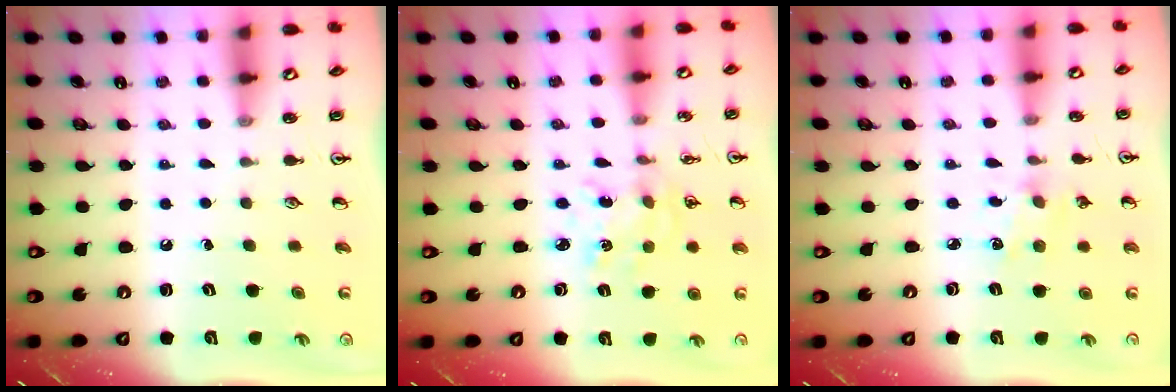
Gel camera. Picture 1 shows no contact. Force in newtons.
{"total": 2.8, "press": 2.8, "slide": 0.2}
{"total": 1.8, "press": 1.8, "slide": 0.3}